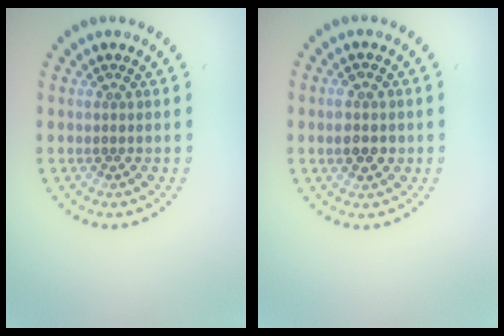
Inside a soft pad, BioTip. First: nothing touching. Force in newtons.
{"total": 3.0, "press": 3.0, "slide": 0.2}